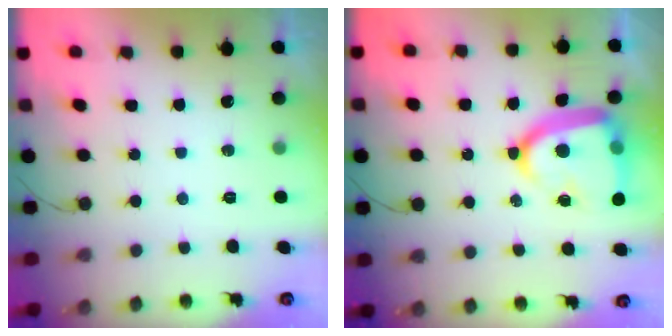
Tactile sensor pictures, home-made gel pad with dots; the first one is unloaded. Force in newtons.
{"total": 17.3, "press": 17.3, "slide": 1.6}